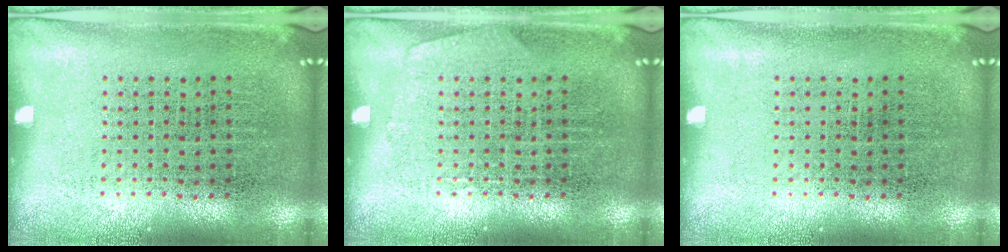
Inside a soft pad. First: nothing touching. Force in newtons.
{"total": 0.9, "press": 0.9, "slide": 0.0}
{"total": 0.0}